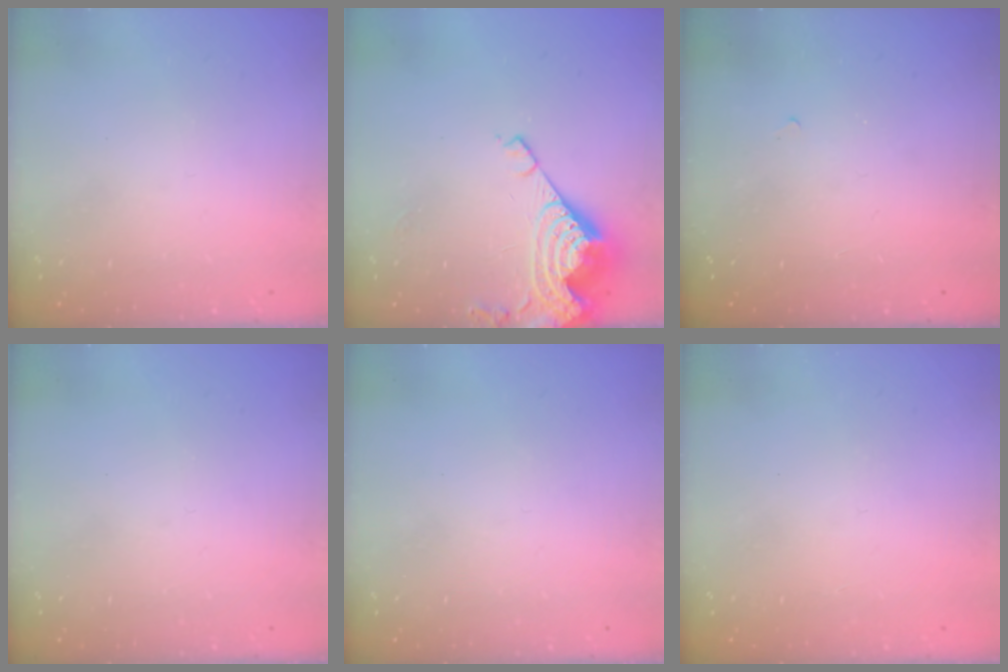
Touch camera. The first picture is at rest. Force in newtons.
{"total": 12.0, "press": 11.9, "slide": 1.0}
{"total": 4.0, "press": 4.0, "slide": 0.6}
{"total": 0.0}
{"total": 0.0}
{"total": 1.5, "press": 1.3, "slide": 0.9}